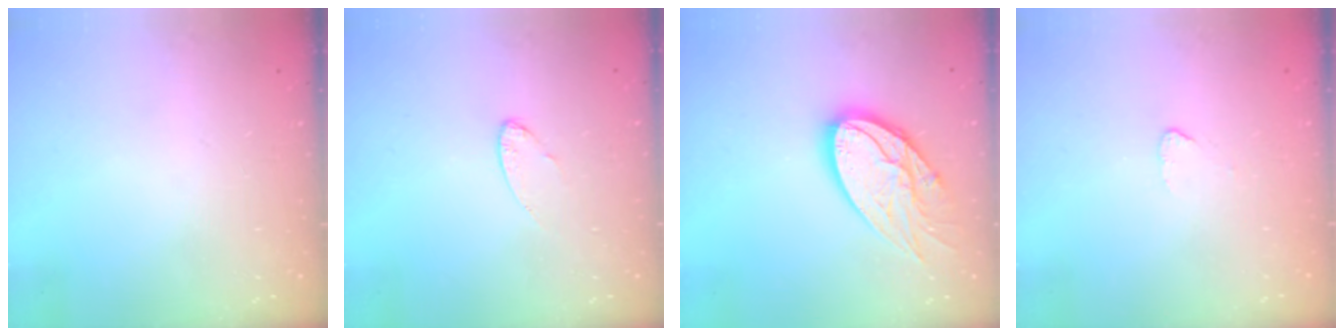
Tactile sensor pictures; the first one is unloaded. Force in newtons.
{"total": 6.2, "press": 6.2, "slide": 0.5}
{"total": 19.3, "press": 19.2, "slide": 1.8}
{"total": 2.5, "press": 2.5, "slide": 0.2}